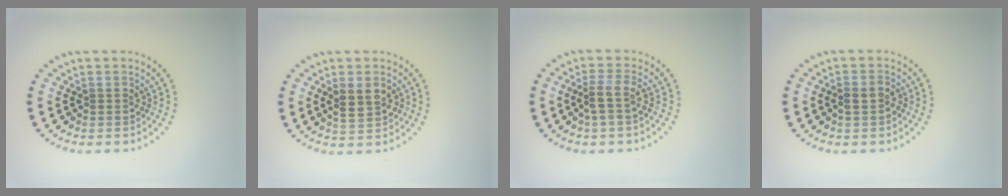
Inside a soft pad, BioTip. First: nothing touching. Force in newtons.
{"total": 2.7, "press": 2.7, "slide": 0.4}
{"total": 2.2, "press": 1.6, "slide": 1.5}
{"total": 1.8, "press": 1.8, "slide": 0.5}